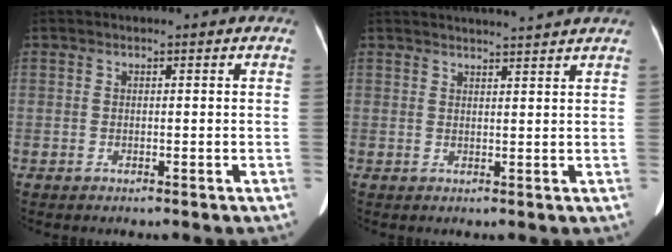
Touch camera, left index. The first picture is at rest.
{"total": 6.5, "force": [6.1, -1.1, 2.0], "torque": [-0.023, 0.013, 0.071]}